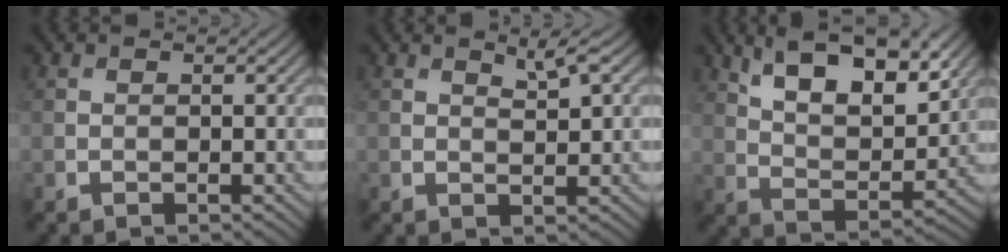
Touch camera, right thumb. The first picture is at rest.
{"total": 2.5, "force": [1.5, 0.3, 1.9], "torque": [-0.036, -0.001, 0.028]}
{"total": 13.5, "force": [8.0, 5.3, 9.6], "torque": [-0.158, 0.005, 0.131]}